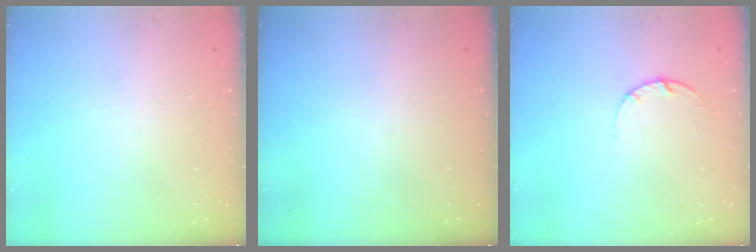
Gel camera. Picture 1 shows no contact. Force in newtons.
{"total": 0.0}
{"total": 3.6, "press": 3.5, "slide": 0.5}